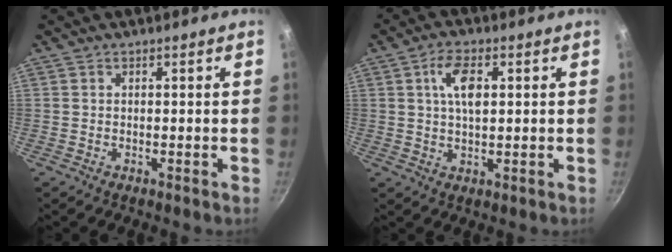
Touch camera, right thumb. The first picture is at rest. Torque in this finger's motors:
{"motor_torque": [1.02, 0.85, 0.68, 0.28, 0.03]}